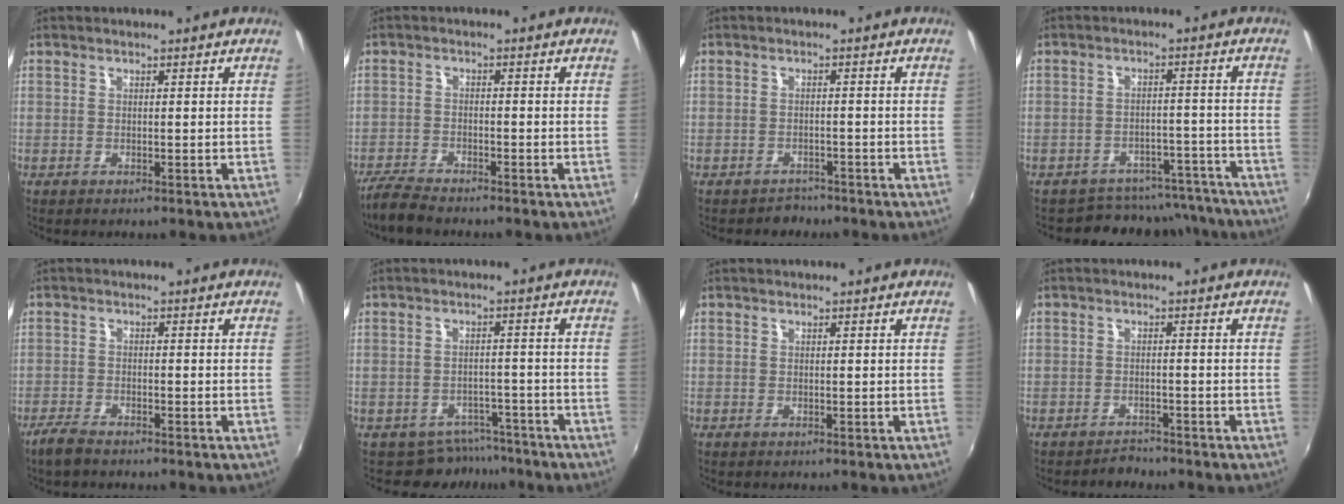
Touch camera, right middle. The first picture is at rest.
{"total": 4.9, "force": [-4.6, 0.7, 1.7], "torque": [-0.055, -0.017, -0.091]}
{"total": 3.1, "force": [-2.7, 1.7, 0.0], "torque": [-0.009, -0.003, -0.042]}
{"total": 14.5, "force": [-13.3, 5.5, 2.2], "torque": [-0.045, 0.031, -0.162]}
{"total": 3.6, "force": [-3.1, 0.9, 1.7], "torque": [-0.055, -0.007, -0.063]}
{"total": 5.5, "force": [-5.2, 1.8, -0.6], "torque": [-0.001, 0.008, -0.082]}
{"total": 0.0}
{"total": 2.3, "force": [-2.2, 0.8, 0.0], "torque": [-0.005, -0.002, -0.038]}